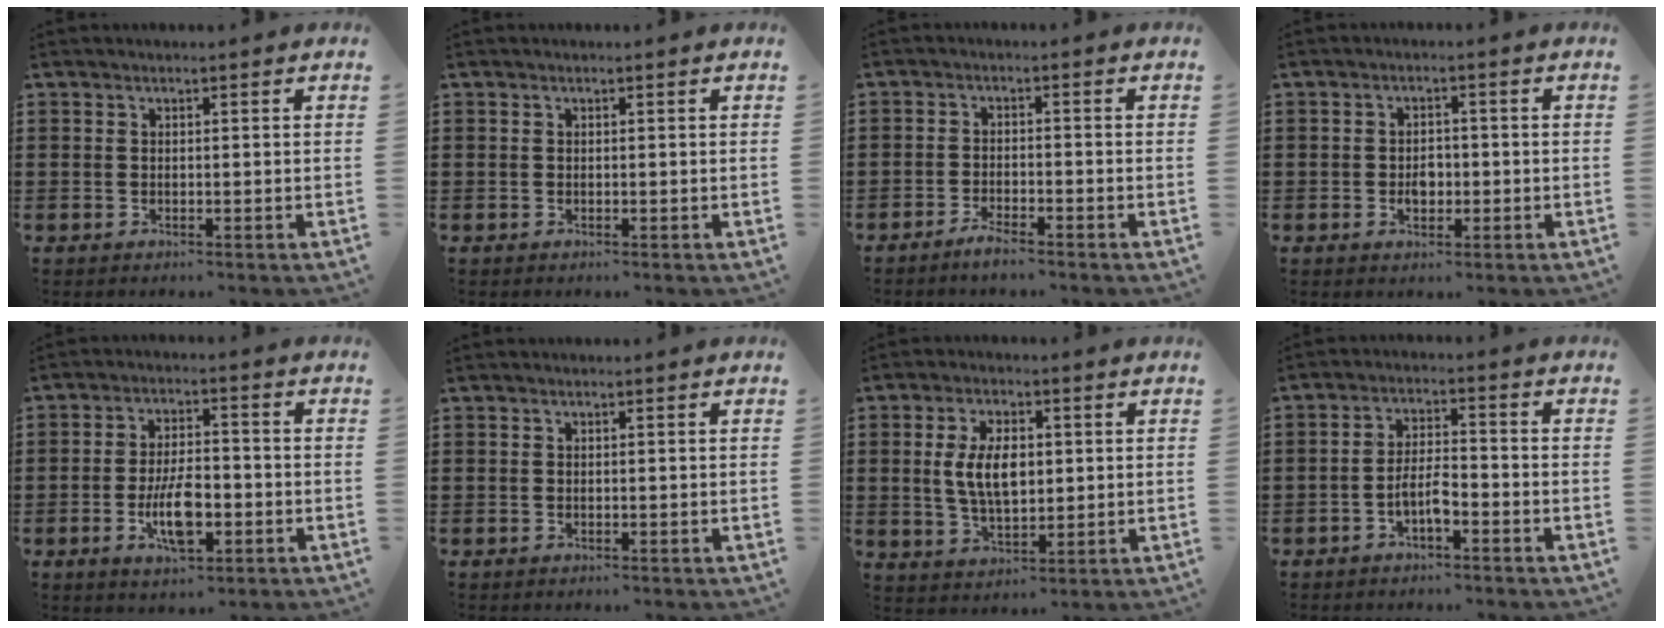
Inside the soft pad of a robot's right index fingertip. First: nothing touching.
{"total": 0.0}
{"total": 2.3, "force": [-2.2, 0.1, 0.8], "torque": [-0.017, 0.003, -0.040]}
{"total": 2.5, "force": [-0.5, 1.8, 1.7], "torque": [-0.027, 0.001, -0.013]}
{"total": 7.6, "force": [-2.4, 3.0, 6.6], "torque": [-0.127, -0.004, -0.047]}
{"total": 0.0}
{"total": 7.3, "force": [0.7, 3.9, 6.2], "torque": [-0.129, 0.004, 0.005]}
{"total": 4.7, "force": [-2.2, 1.4, 3.9], "torque": [-0.082, 0.004, -0.044]}